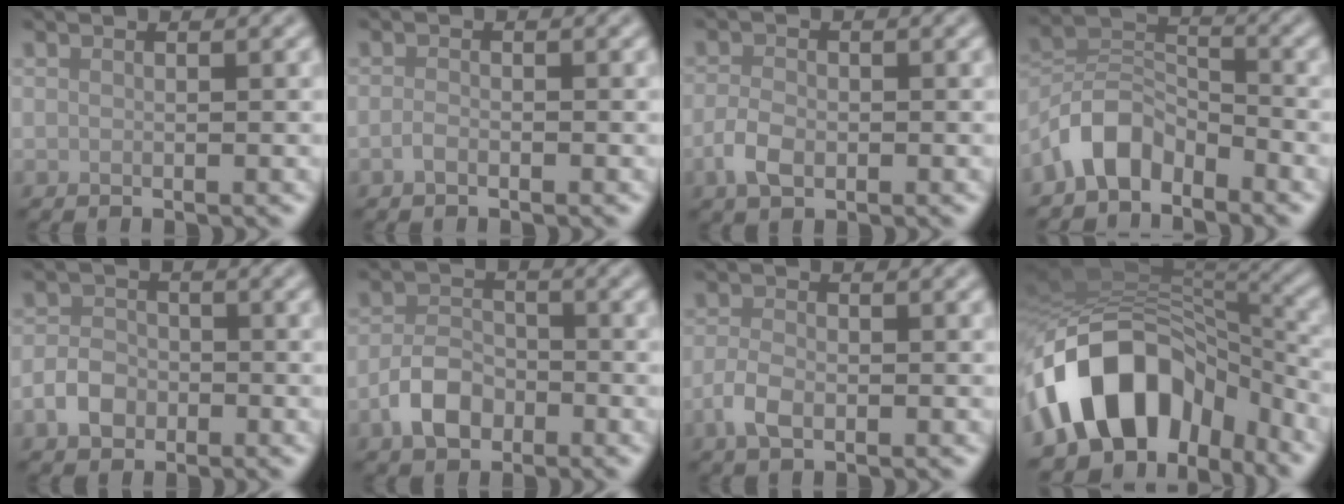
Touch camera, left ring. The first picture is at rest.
{"total": 0.9, "force": [-0.5, 0.4, 0.6], "torque": [-0.013, 0.000, -0.012]}
{"total": 2.6, "force": [-0.9, 1.6, 1.8], "torque": [-0.037, -0.002, -0.021]}
{"total": 5.2, "force": [-3.8, 2.8, 2.3], "torque": [-0.040, 0.009, -0.085]}
{"total": 2.8, "force": [-1.3, 2.0, 1.3], "torque": [-0.021, 0.003, -0.029]}
{"total": 3.8, "force": [-1.9, 2.4, 2.2], "torque": [-0.038, 0.005, -0.043]}
{"total": 2.4, "force": [-0.9, 1.3, 1.8], "torque": [-0.037, -0.001, -0.022]}
{"total": 13.6, "force": [-5.4, 9.0, 8.5], "torque": [-0.153, 0.012, -0.099]}